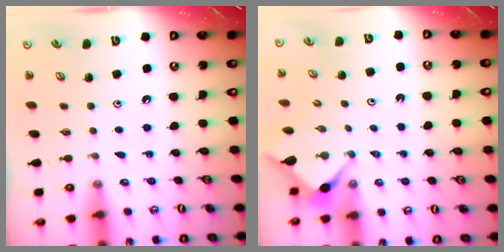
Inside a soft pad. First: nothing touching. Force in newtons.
{"total": 2.6, "press": 2.6, "slide": 0.4}